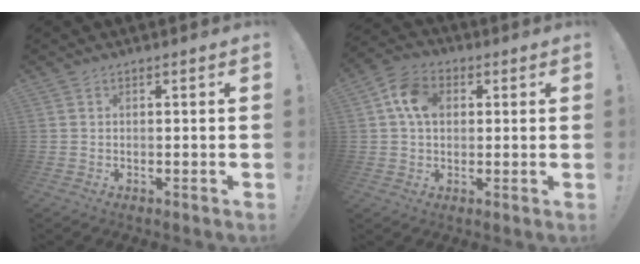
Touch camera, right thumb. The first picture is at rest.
{"total": 9.9, "force": [2.6, 7.4, 6.0], "torque": [-0.093, 0.011, 0.051]}